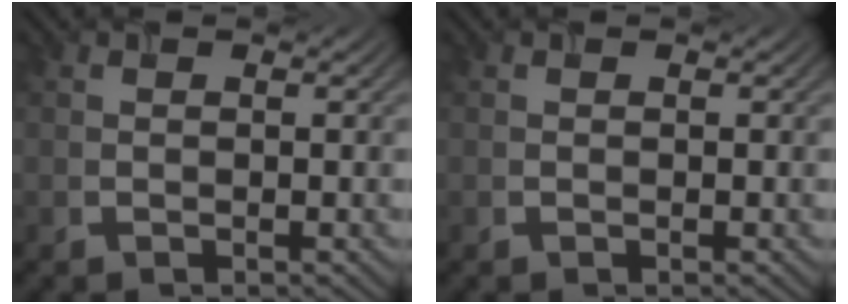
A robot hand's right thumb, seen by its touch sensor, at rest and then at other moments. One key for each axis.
{"total": 0.0}